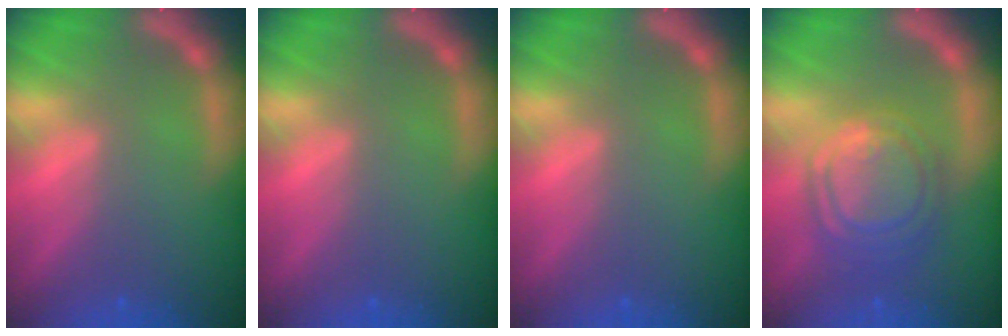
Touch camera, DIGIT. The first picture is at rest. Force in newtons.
{"total": 0.0}
{"total": 0.0}
{"total": 8.0}